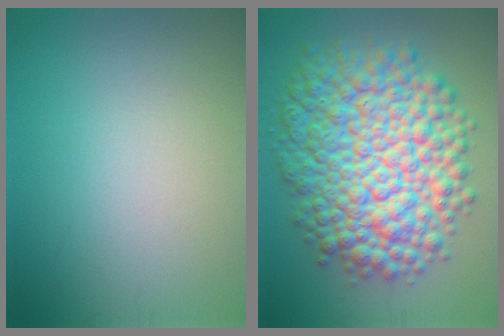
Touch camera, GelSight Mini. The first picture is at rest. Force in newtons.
{"total": 12.6, "press": 12.6, "slide": 0.3}